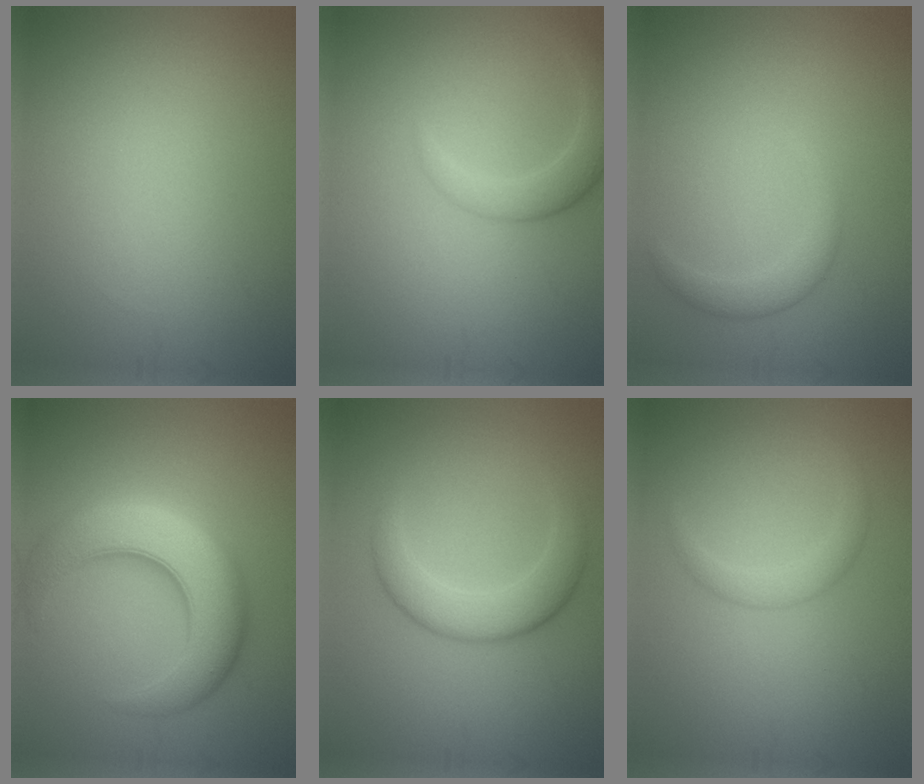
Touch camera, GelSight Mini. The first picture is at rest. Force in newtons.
{"total": 2.8, "press": 2.8, "slide": 0.1}
{"total": 2.0, "press": 2.0, "slide": 0.2}
{"total": 8.7, "press": 8.7, "slide": 0.3}
{"total": 4.2, "press": 4.2, "slide": 0.1}
{"total": 1.8, "press": 1.8, "slide": 0.1}